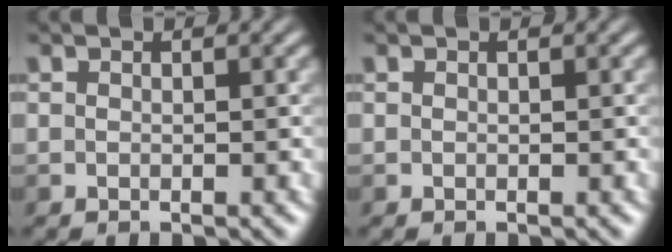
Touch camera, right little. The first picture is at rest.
{"total": 0.0}